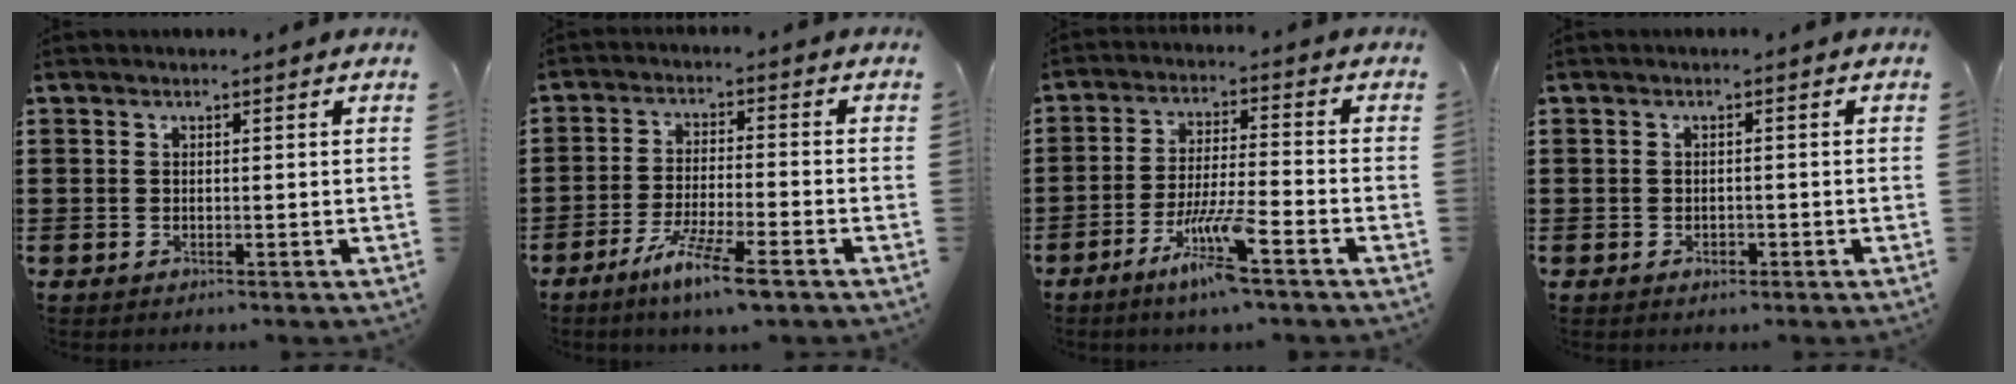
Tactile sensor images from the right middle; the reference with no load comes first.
{"total": 7.6, "force": [-5.7, 0.3, 5.1], "torque": [-0.098, -0.009, -0.102]}
{"total": 8.0, "force": [-5.1, 0.5, 6.1], "torque": [-0.123, -0.008, -0.097]}
{"total": 0.8, "force": [-0.6, 0.5, 0.3], "torque": [-0.009, -0.003, -0.011]}